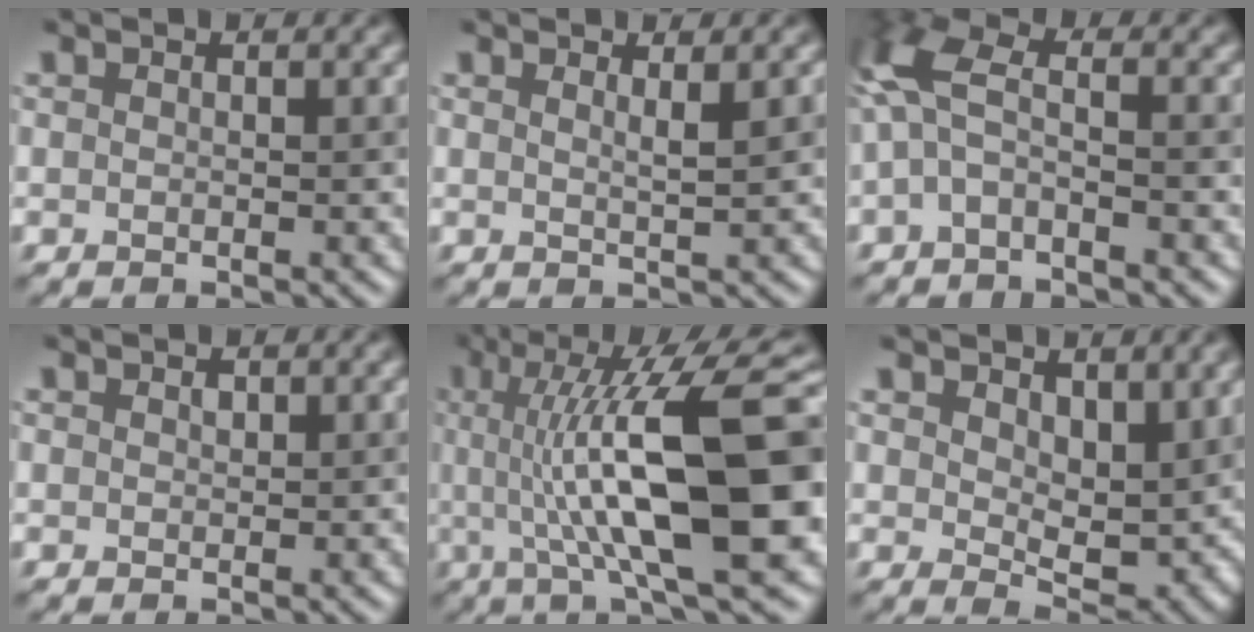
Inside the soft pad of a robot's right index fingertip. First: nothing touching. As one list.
[{"total": 1.3, "force": [0.6, 0.3, 1.2], "torque": [-0.015, -0.001, 0.008]}, {"total": 4.0, "force": [-0.4, 1.7, 3.6], "torque": [-0.093, 0.013, -0.016]}, {"total": 0.6, "force": [0.3, 0.3, -0.4], "torque": [-0.002, -0.003, 0.008]}, {"total": 13.7, "force": [0.6, 3.6, 13.2], "torque": [-0.198, 0.010, 0.008]}, {"total": 4.1, "force": [1.6, 2.5, 2.8], "torque": [-0.050, -0.017, 0.037]}]